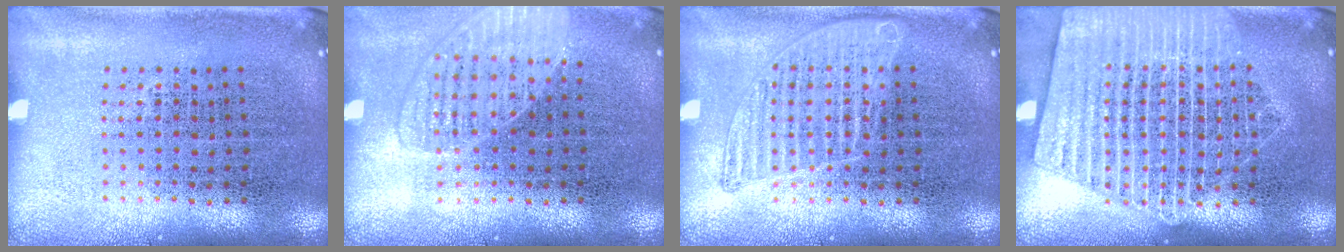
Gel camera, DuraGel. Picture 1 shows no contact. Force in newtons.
{"total": 1.4, "press": 1.4, "slide": 0.3}
{"total": 1.7, "press": 1.7, "slide": 0.3}
{"total": 2.3, "press": 2.2, "slide": 0.2}